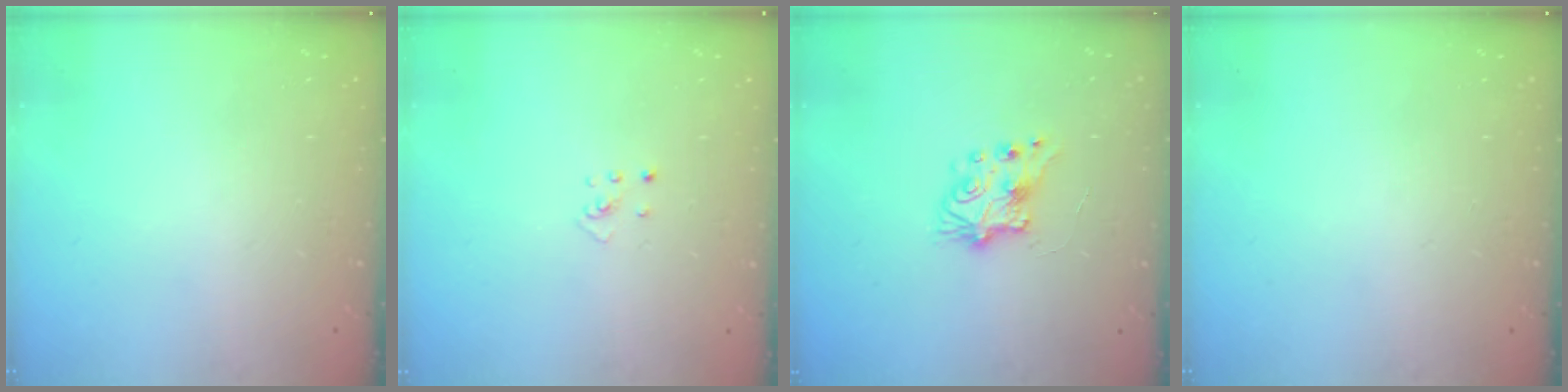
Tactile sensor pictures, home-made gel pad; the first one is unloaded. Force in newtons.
{"total": 2.0, "press": 2.0, "slide": 0.3}
{"total": 7.8, "press": 7.8, "slide": 0.3}
{"total": 0.0}